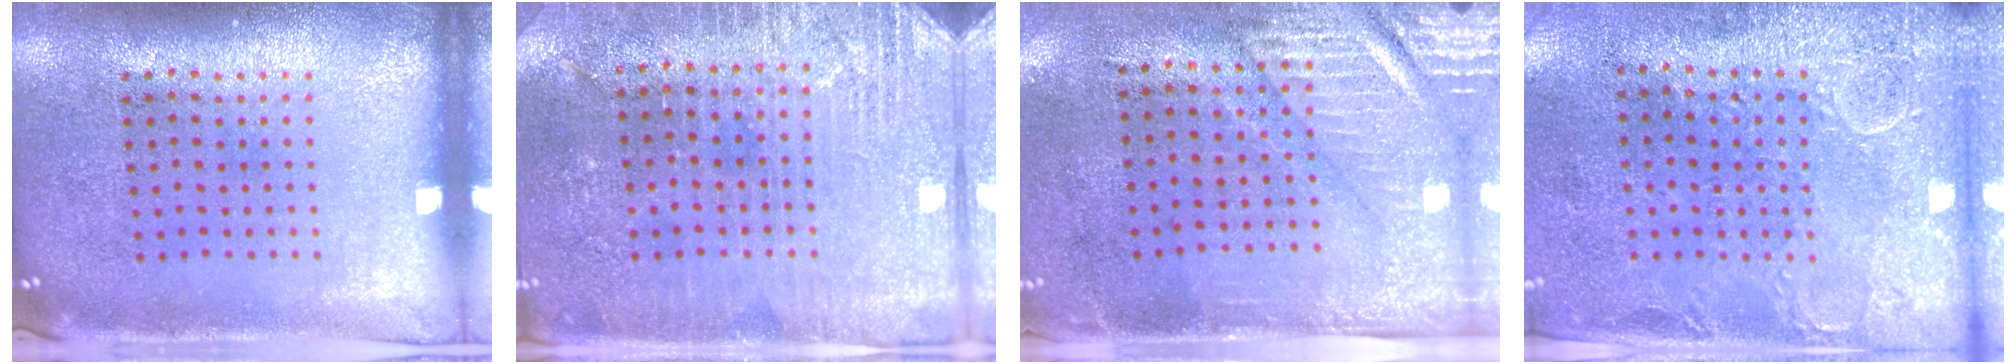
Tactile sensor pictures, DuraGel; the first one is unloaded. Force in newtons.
{"total": 2.9, "press": 2.9, "slide": 0.4}
{"total": 2.8, "press": 2.4, "slide": 1.4}
{"total": 2.9, "press": 2.3, "slide": 1.8}